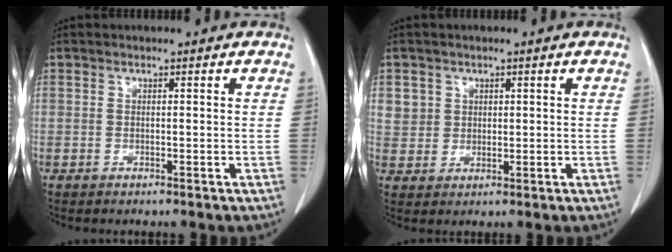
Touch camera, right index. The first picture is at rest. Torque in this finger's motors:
{"motor_torque": [-0.05, 0.04, -0.02, 0.02]}